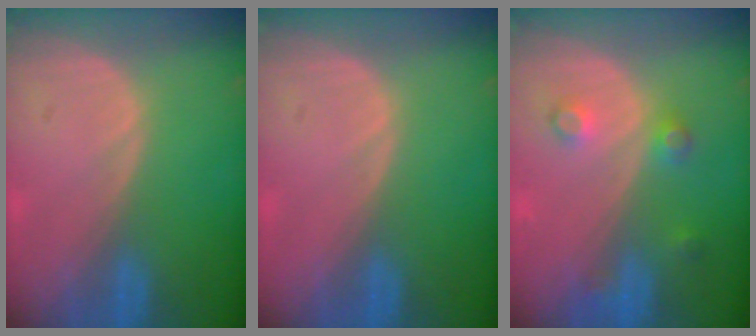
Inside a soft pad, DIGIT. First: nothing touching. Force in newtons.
{"total": 0.0}
{"total": 3.8, "press": 3.4, "slide": 1.5}